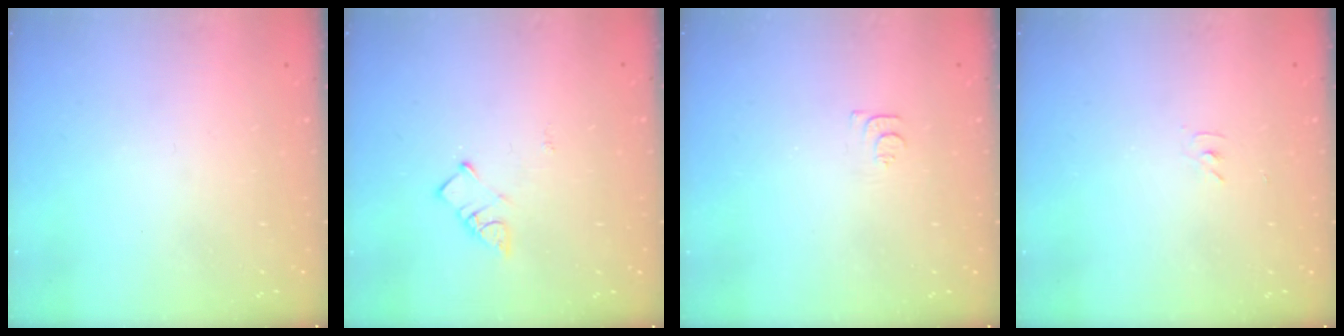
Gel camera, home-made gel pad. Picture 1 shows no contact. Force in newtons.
{"total": 3.6, "press": 3.5, "slide": 0.4}
{"total": 3.7, "press": 3.6, "slide": 0.5}
{"total": 3.5, "press": 3.5, "slide": 0.5}